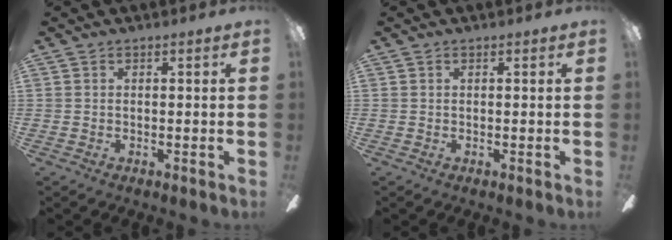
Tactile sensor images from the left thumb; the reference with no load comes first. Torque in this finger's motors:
{"motor_torque": [-0.03, -0.01, 0.00, 0.04, 0.00]}